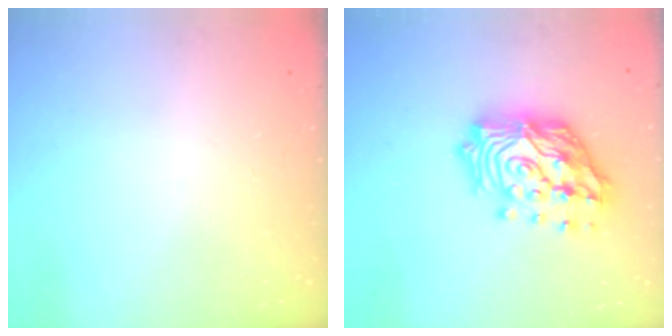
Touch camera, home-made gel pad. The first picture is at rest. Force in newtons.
{"total": 22.0, "press": 21.7, "slide": 3.4}